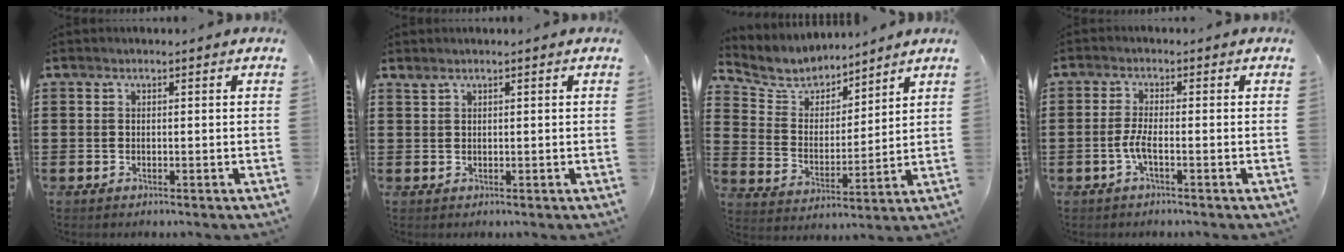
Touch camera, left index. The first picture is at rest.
{"total": 0.7, "force": [0.6, 0.1, 0.3], "torque": [-0.007, 0.000, 0.013]}
{"total": 5.6, "force": [5.1, 2.1, 0.3], "torque": [-0.043, -0.034, 0.088]}
{"total": 2.9, "force": [-1.3, 0.3, 2.6], "torque": [-0.069, -0.007, -0.031]}